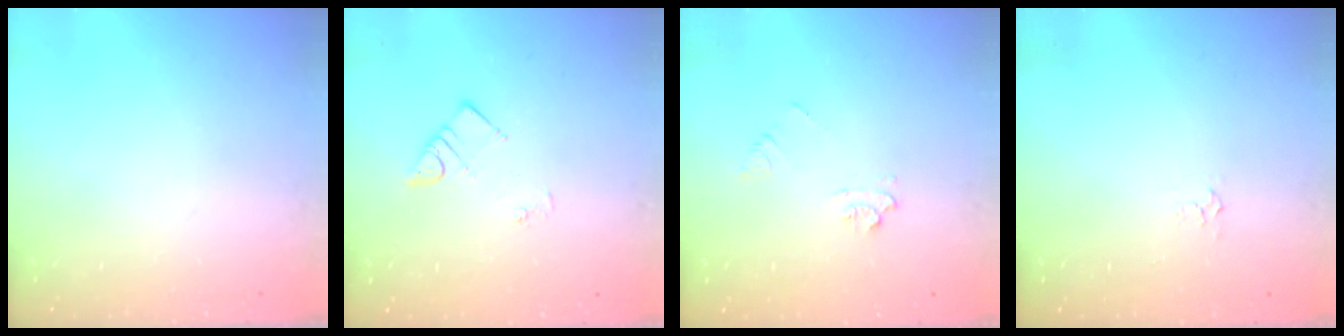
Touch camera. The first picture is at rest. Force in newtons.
{"total": 3.7, "press": 3.6, "slide": 0.4}
{"total": 5.0, "press": 4.9, "slide": 0.6}
{"total": 3.2, "press": 3.1, "slide": 0.5}